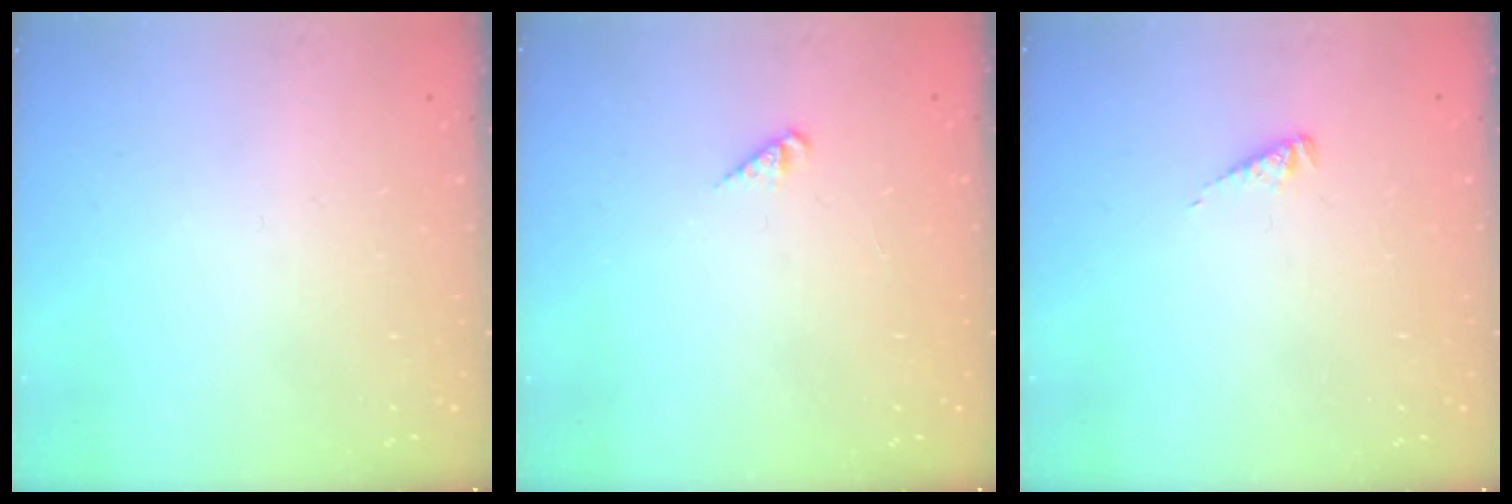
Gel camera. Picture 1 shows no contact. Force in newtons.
{"total": 1.4, "press": 1.4, "slide": 0.3}
{"total": 2.0, "press": 2.0, "slide": 0.2}